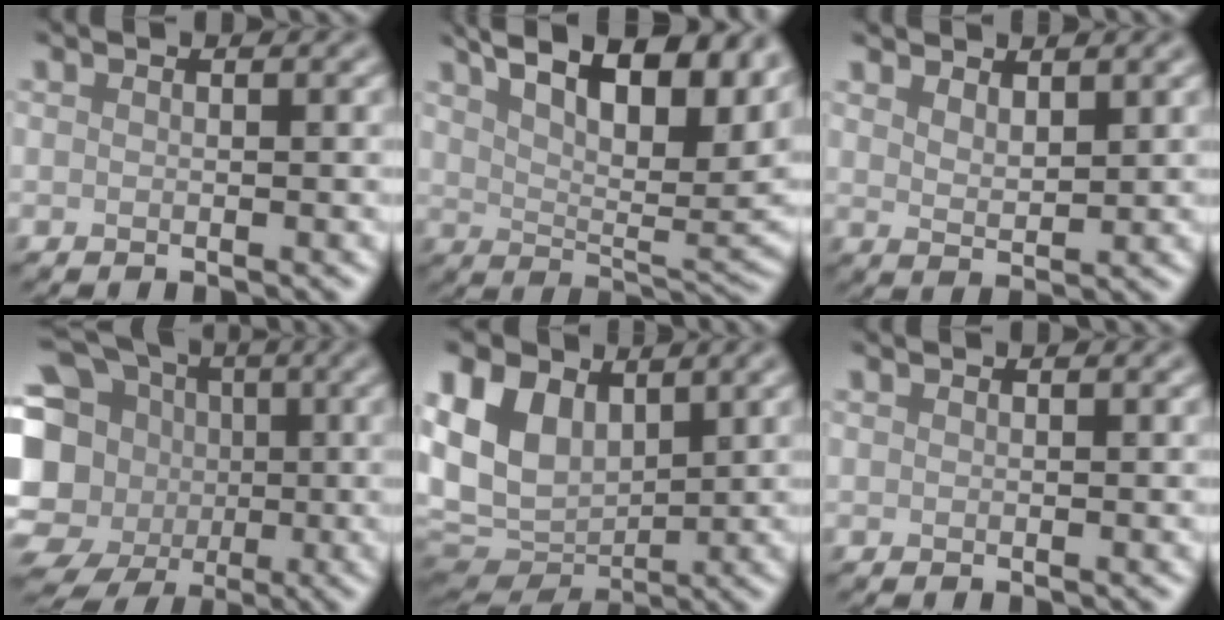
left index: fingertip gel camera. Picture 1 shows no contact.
{"total": 15.4, "force": [8.7, 6.5, 11.0], "torque": [-0.159, 0.037, 0.127]}
{"total": 2.3, "force": [1.9, 0.6, 1.1], "torque": [-0.021, -0.003, 0.038]}
{"total": 15.2, "force": [-3.1, 13.4, 6.4], "torque": [-0.146, -0.001, -0.060]}
{"total": 10.3, "force": [3.1, 7.4, 6.4], "torque": [-0.158, 0.008, 0.060]}
{"total": 0.0}